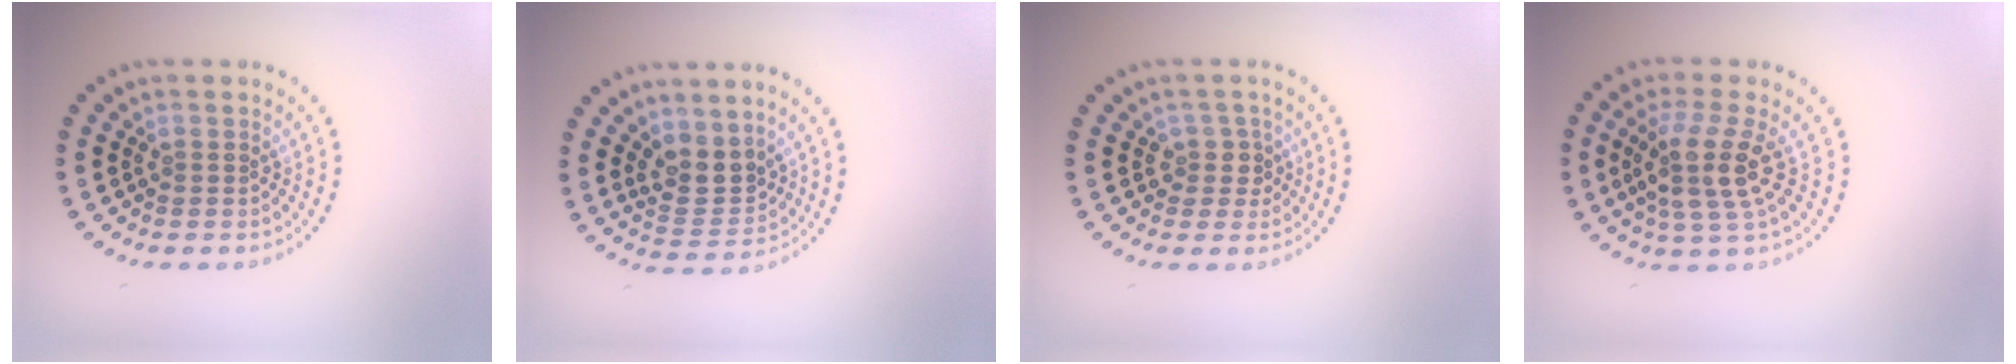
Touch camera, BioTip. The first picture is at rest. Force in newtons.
{"total": 3.2, "press": 2.8, "slide": 1.5}
{"total": 2.0, "press": 1.6, "slide": 1.2}
{"total": 4.1, "press": 3.2, "slide": 2.5}